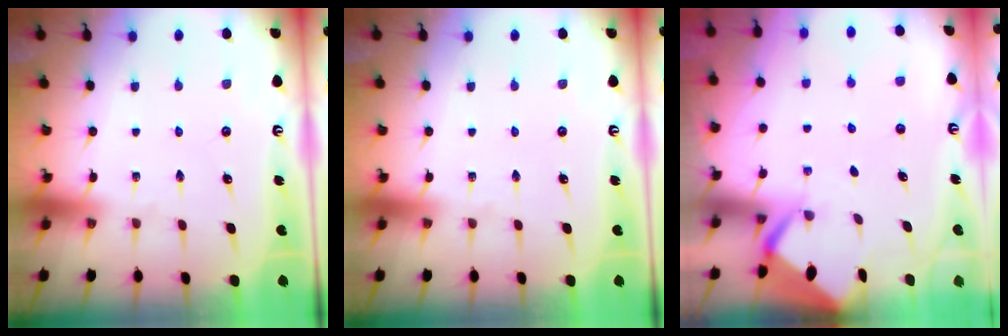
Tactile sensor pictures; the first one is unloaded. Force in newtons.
{"total": 0.0}
{"total": 2.7, "press": 2.7, "slide": 0.3}